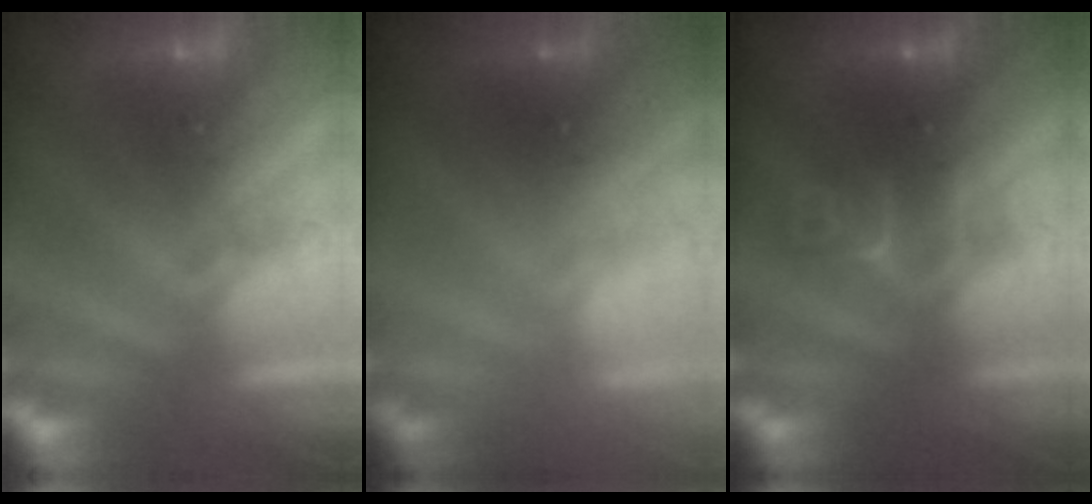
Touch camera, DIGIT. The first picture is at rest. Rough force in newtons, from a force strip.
{"total": 2.4}
{"total": 2.8}